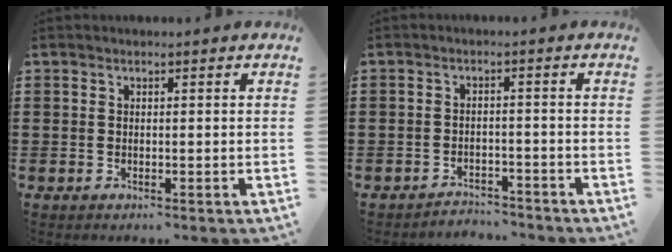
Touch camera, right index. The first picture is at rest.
{"total": 2.9, "force": [-2.9, 0.4, -0.1], "torque": [-0.006, 0.002, -0.062]}